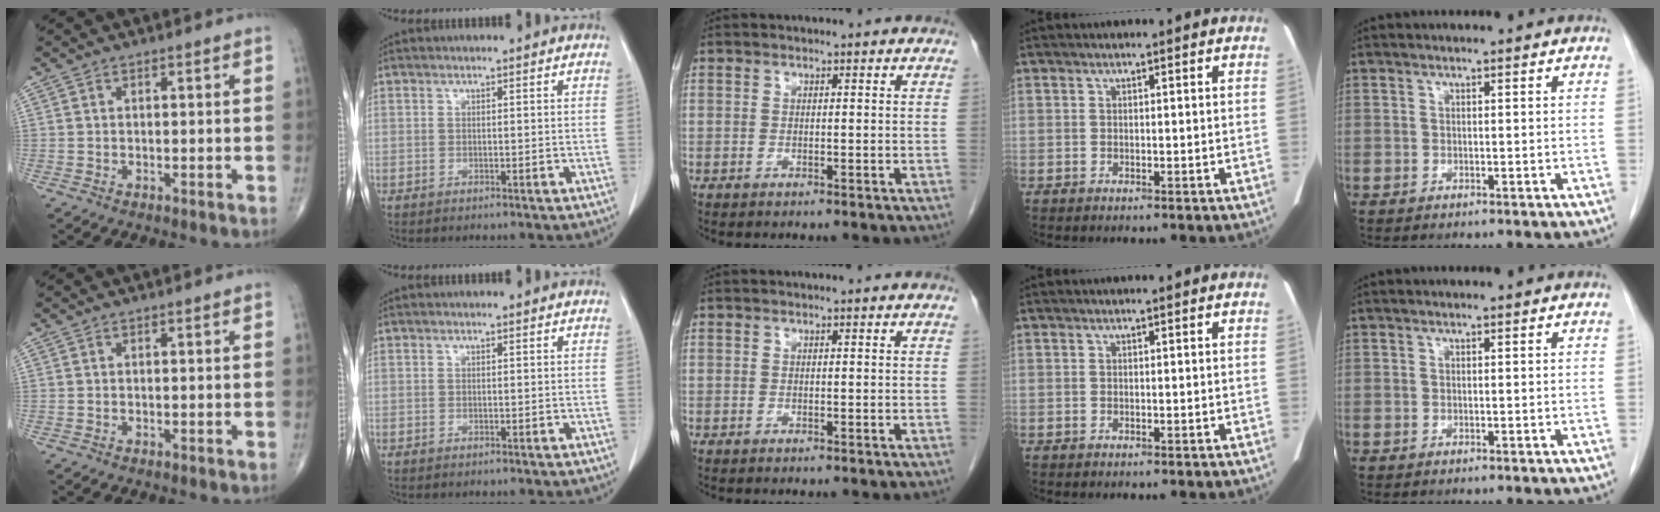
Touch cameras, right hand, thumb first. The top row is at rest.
{}